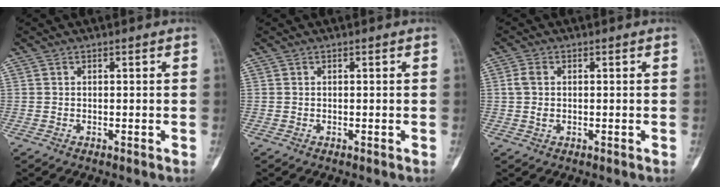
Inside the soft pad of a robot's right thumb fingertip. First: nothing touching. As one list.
[{"total": 0.0}, {"total": 3.0, "force": [0.2, 2.1, 2.1], "torque": [-0.042, 0.004, 0.001]}]